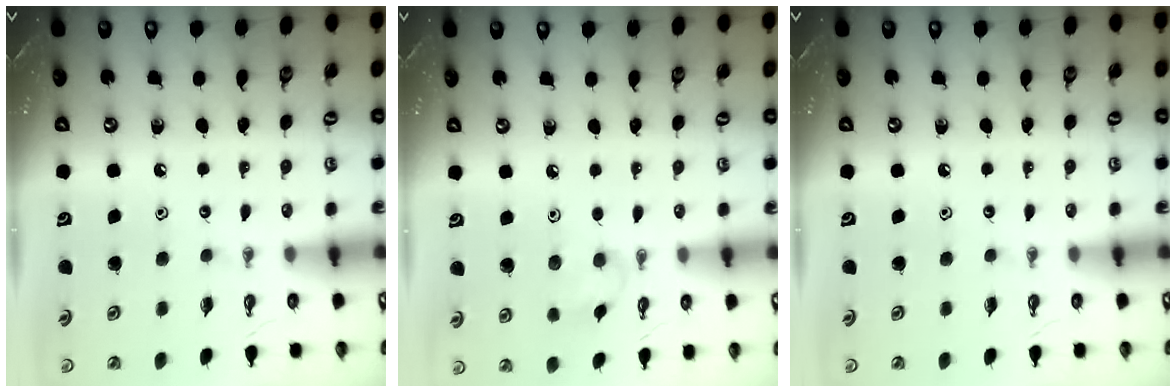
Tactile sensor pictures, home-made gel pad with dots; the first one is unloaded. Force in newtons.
{"total": 5.8, "press": 5.7, "slide": 1.1}
{"total": 0.0}